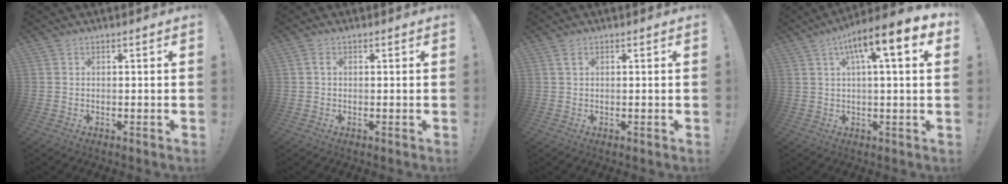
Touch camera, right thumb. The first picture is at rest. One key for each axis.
{"total": 1.4, "fx": 0.3, "fy": 0.7, "fz": 1.2, "tx": -0.026, "ty": 0.005, "tz": 0.006}
{"total": 1.3, "fx": 0.6, "fy": 0.4, "fz": 1.1, "tx": -0.022, "ty": 0.002, "tz": 0.010}
{"total": 11.5, "fx": 4.3, "fy": 2.0, "fz": 10.4, "tx": -0.165, "ty": -0.016, "tz": 0.061}